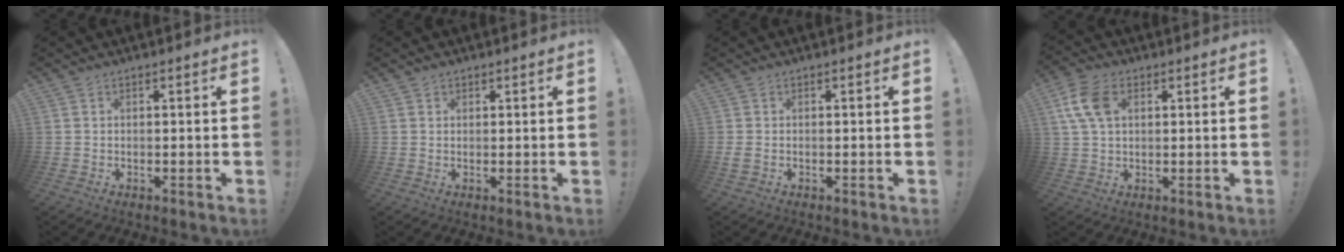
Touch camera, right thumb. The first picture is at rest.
{"total": 1.1, "force": [0.8, 0.7, 0.1], "torque": [0.007, -0.003, 0.014]}
{"total": 1.1, "force": [-0.2, 0.6, 0.9], "torque": [-0.013, 0.002, -0.003]}
{"total": 9.9, "force": [3.1, 6.3, 7.0], "torque": [-0.146, 0.005, 0.059]}